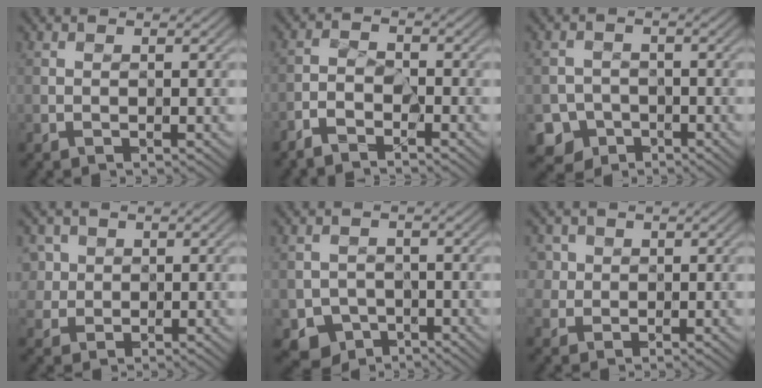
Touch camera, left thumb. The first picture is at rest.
{"total": 3.0, "force": [-2.7, 0.6, 1.1], "torque": [-0.024, 0.004, -0.061]}
{"total": 4.5, "force": [-2.6, 3.6, 0.6], "torque": [-0.002, -0.002, -0.057]}
{"total": 4.2, "force": [1.4, 3.7, 1.4], "torque": [-0.060, 0.004, 0.024]}
{"total": 4.5, "force": [-2.4, 3.7, 1.0], "torque": [-0.019, -0.003, -0.046]}
{"total": 3.5, "force": [1.3, 3.2, 1.0], "torque": [-0.041, 0.001, 0.021]}